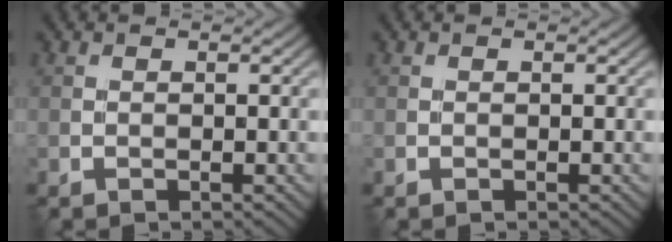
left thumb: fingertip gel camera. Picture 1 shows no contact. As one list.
[{"total": 0.0}]